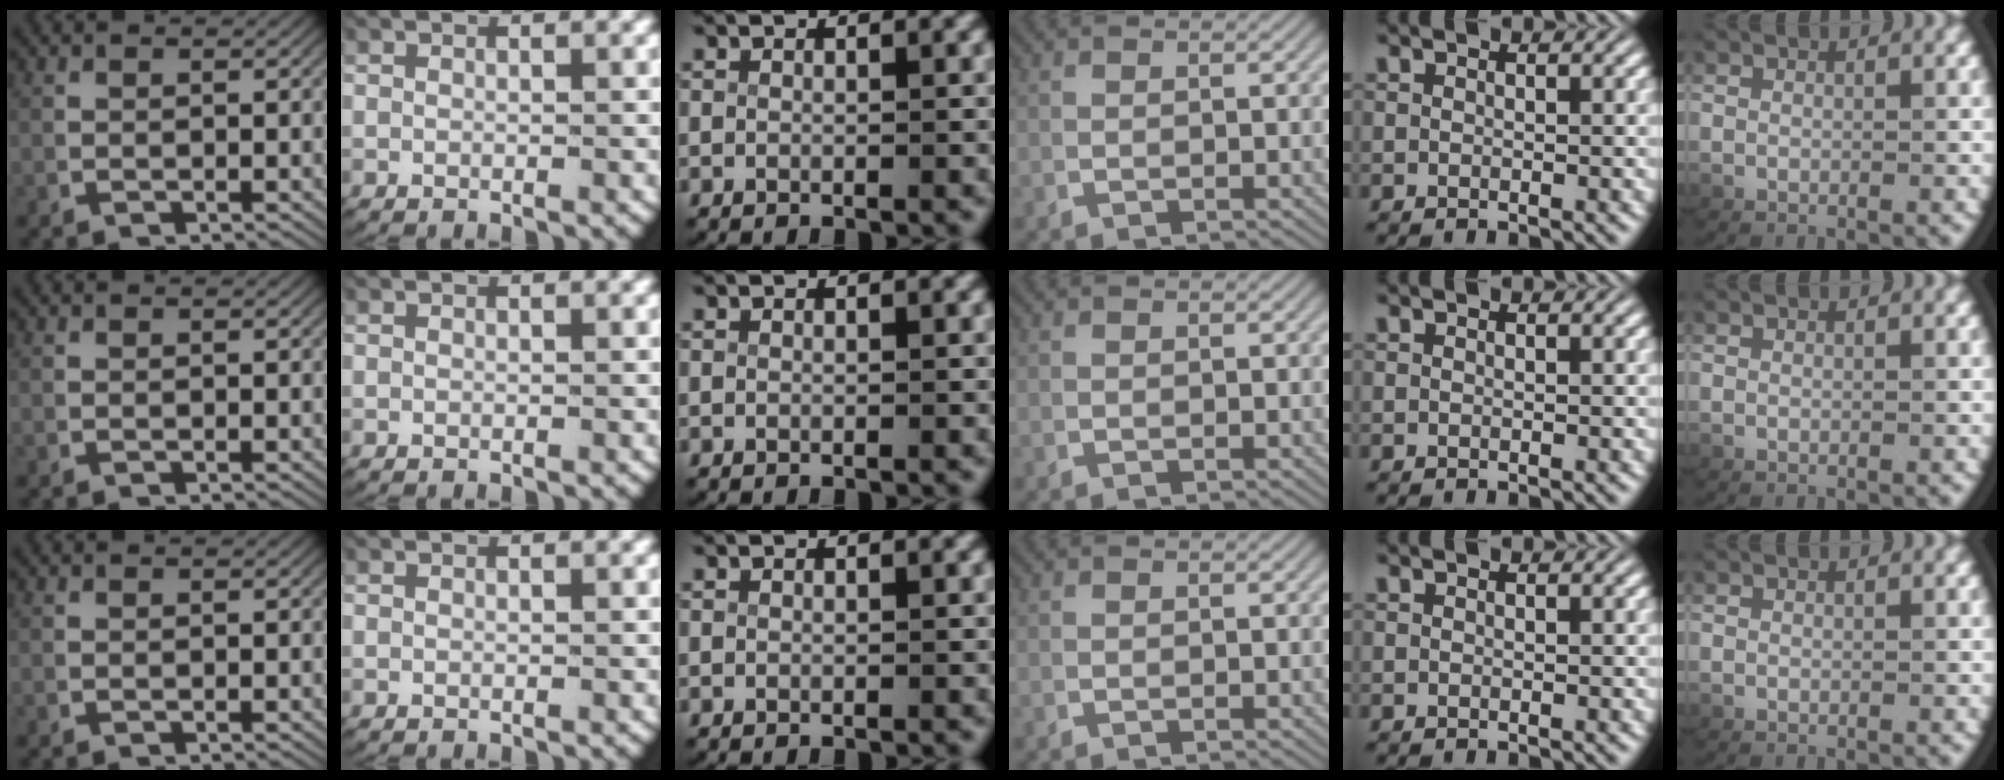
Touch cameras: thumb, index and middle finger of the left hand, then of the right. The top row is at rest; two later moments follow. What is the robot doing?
{"motion": "reach", "object": "keyboard"}